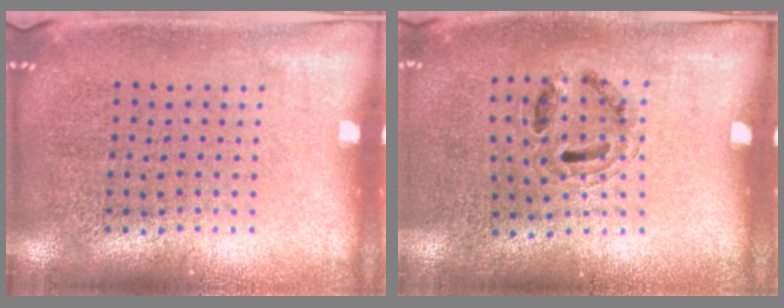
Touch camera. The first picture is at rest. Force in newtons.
{"total": 0.9, "press": 0.8, "slide": 0.3}